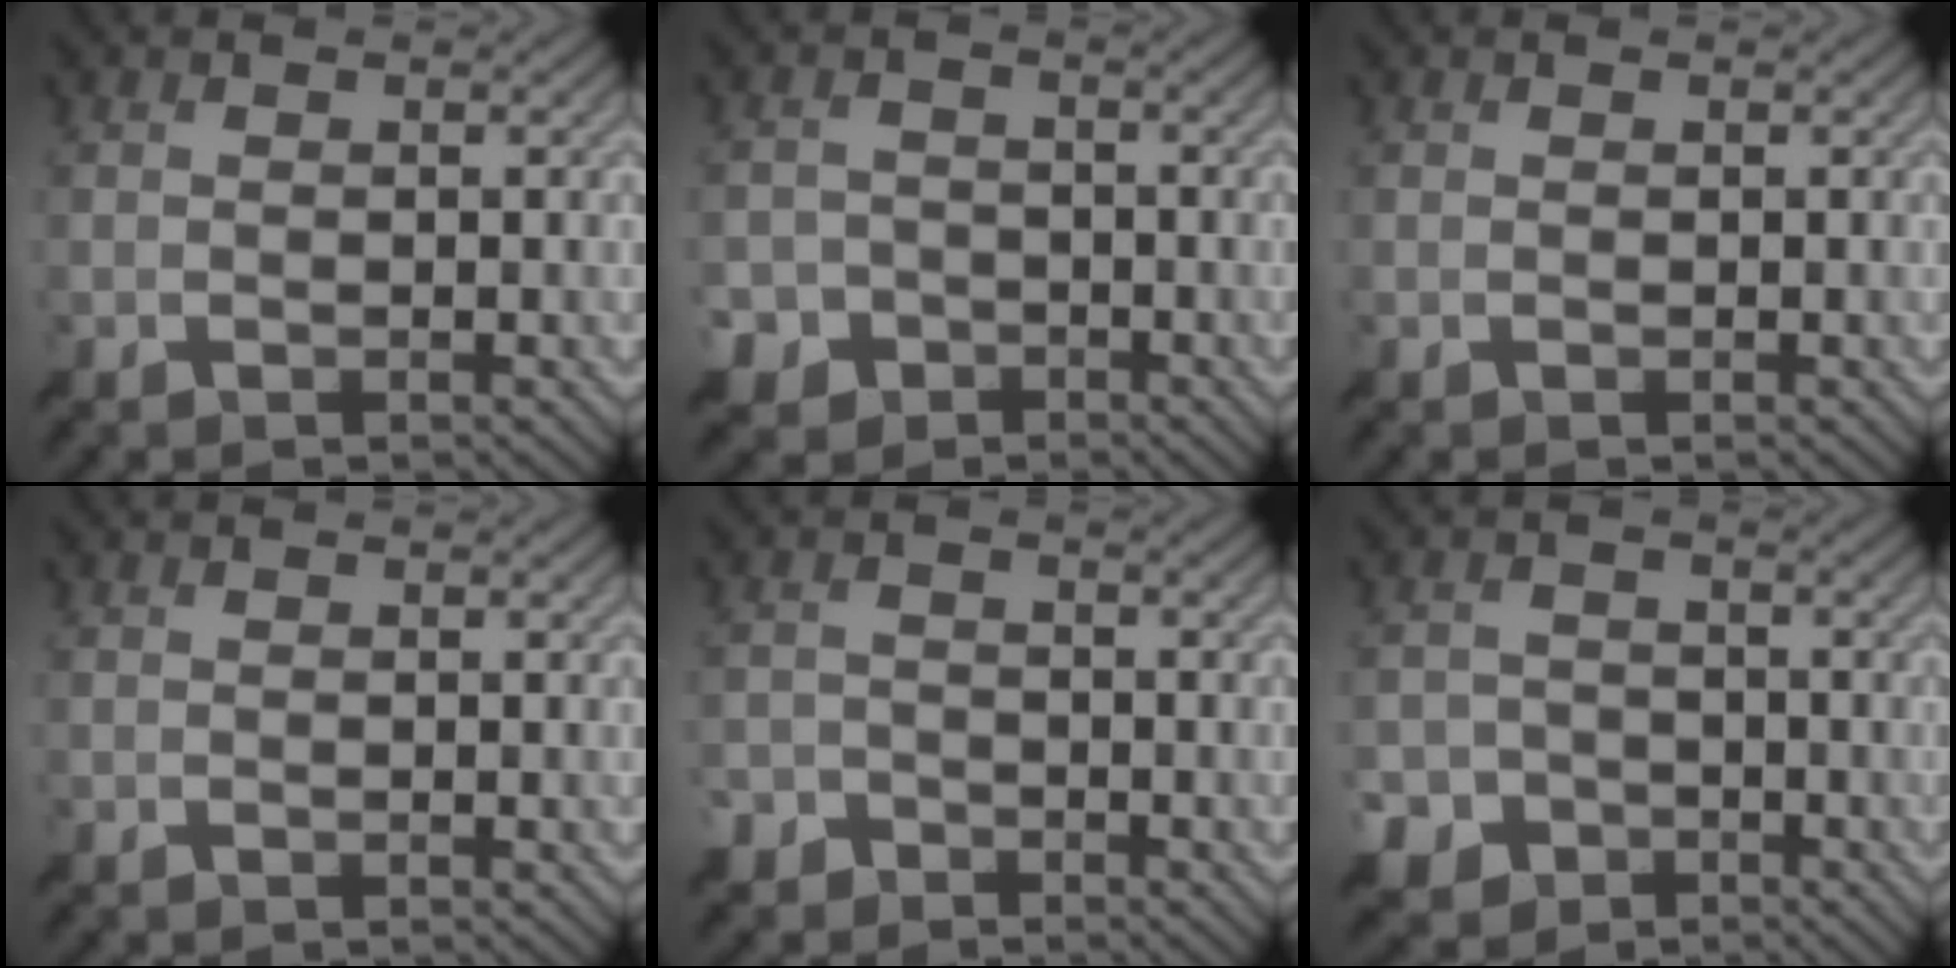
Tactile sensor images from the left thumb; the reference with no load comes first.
{"total": 4.9, "force": [-2.9, 3.9, 0.8], "torque": [-0.007, -0.007, -0.065]}
{"total": 0.0}
{"total": 0.0}
{"total": 3.0, "force": [-2.4, 1.8, 0.4], "torque": [-0.006, -0.001, -0.057]}
{"total": 6.0, "force": [-3.6, 4.7, 1.1], "torque": [-0.020, -0.013, -0.079]}